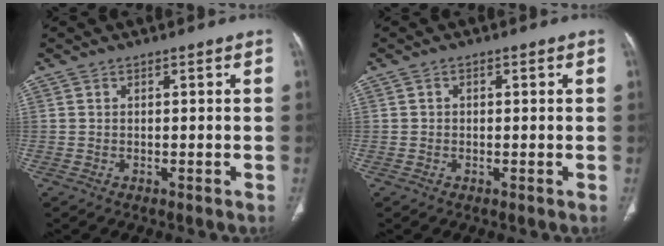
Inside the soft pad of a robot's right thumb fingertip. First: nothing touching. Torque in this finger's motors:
{"motor_torque": [0.05, -0.24, -0.23, 0.17, 0.04]}